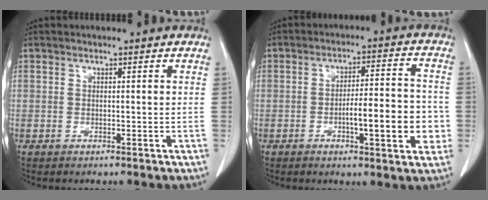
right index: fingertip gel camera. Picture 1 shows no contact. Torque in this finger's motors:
{"motor_torque": [1.10, -0.49, 0.48, 0.10]}